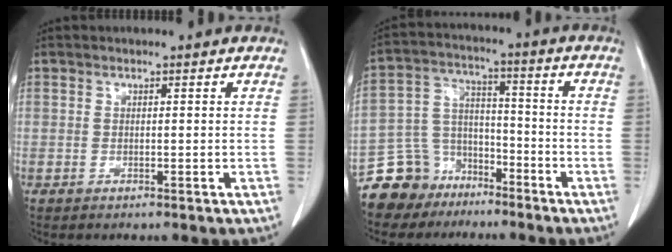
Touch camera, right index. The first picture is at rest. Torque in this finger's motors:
{"motor_torque": [-0.37, -0.25, -0.35, -0.11]}